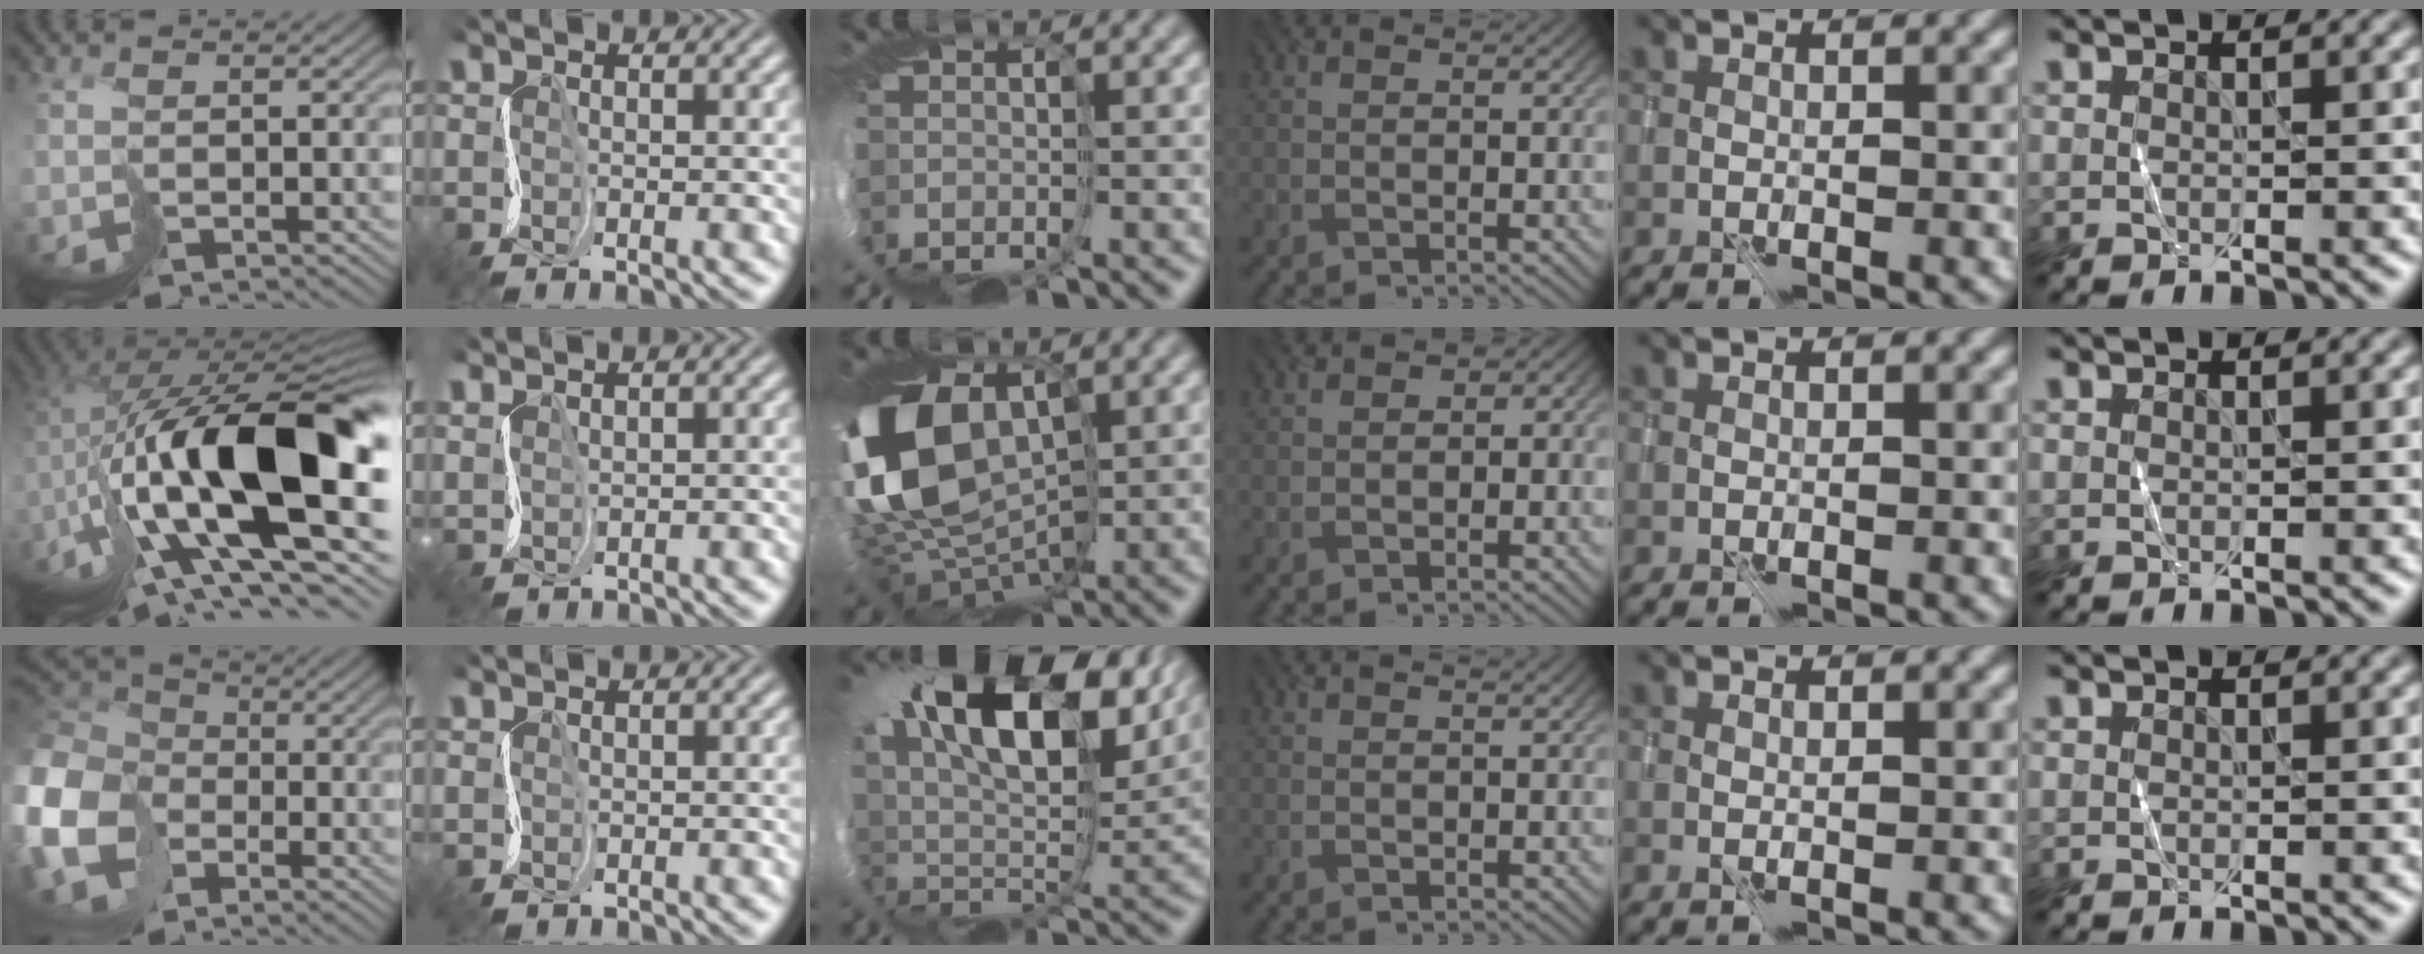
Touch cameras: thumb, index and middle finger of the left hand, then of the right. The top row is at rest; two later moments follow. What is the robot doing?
{"motion": "cut", "object": "tissue"}